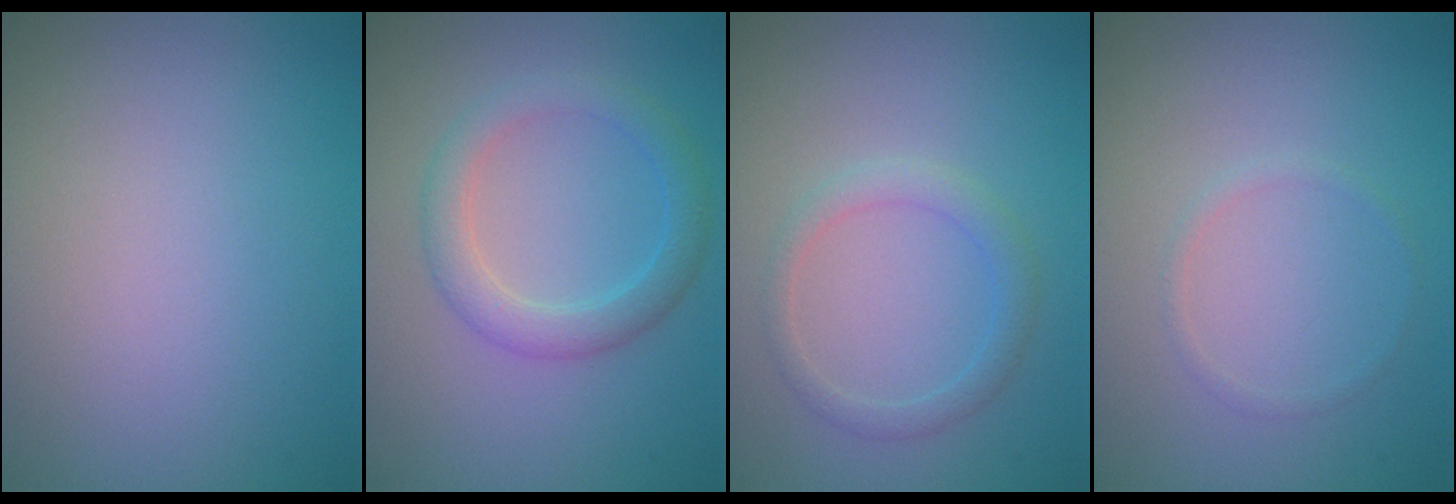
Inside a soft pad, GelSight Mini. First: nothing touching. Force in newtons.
{"total": 3.1, "press": 3.1, "slide": 0.2}
{"total": 2.0, "press": 2.0, "slide": 0.3}
{"total": 0.7, "press": 0.7, "slide": 0.1}